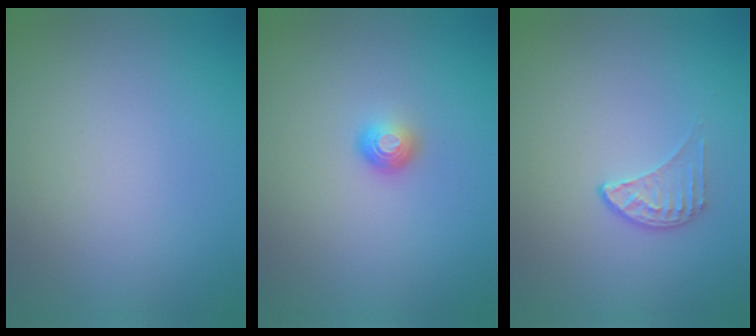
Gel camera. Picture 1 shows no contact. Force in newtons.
{"total": 1.6, "press": 1.1, "slide": 1.1}
{"total": 1.6, "press": 1.0, "slide": 1.2}